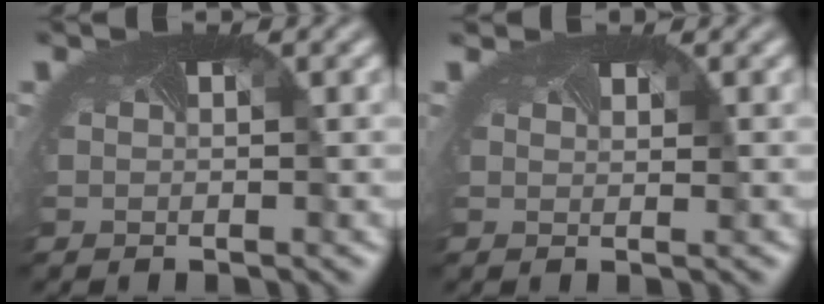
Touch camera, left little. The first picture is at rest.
{"total": 1.1, "force": [1.1, 0.1, -0.2], "torque": [-0.001, -0.005, 0.009]}